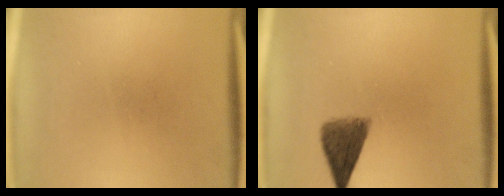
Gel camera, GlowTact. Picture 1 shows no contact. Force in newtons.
{"total": 5.8}